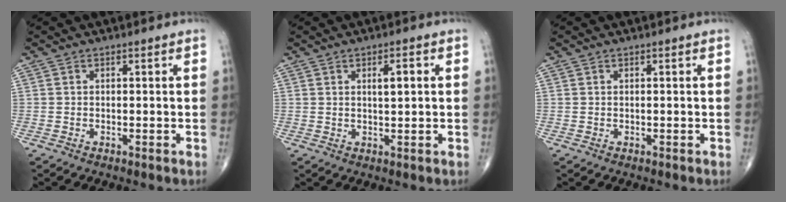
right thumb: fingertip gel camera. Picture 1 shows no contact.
{"total": 3.2, "force": [0.9, 0.9, 2.9], "torque": [-0.043, -0.002, 0.012]}
{"total": 0.0}